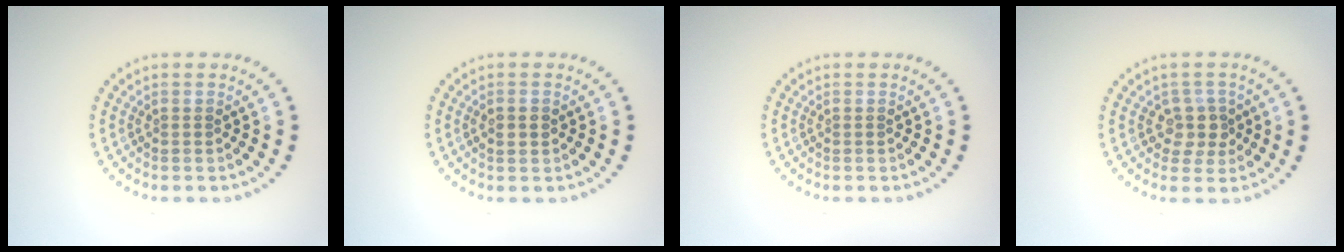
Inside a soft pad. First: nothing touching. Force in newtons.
{"total": 1.6, "press": 1.6, "slide": 0.1}
{"total": 0.0}
{"total": 2.4, "press": 2.1, "slide": 1.2}